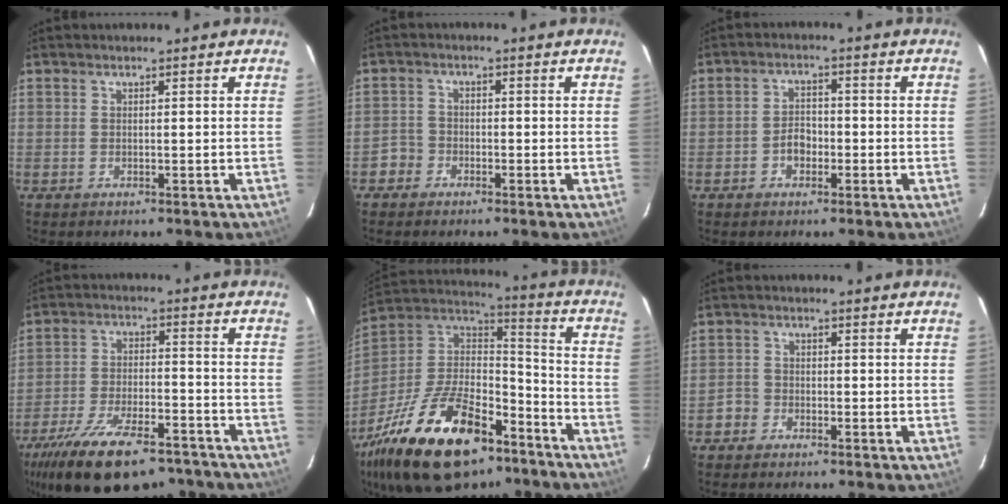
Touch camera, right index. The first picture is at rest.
{"total": 3.0, "force": [-1.9, 2.4, 0.0], "torque": [0.002, 0.015, -0.038]}
{"total": 3.5, "force": [-1.5, 2.5, 1.9], "torque": [-0.038, 0.009, -0.026]}
{"total": 21.9, "force": [-16.5, 8.4, 11.7], "torque": [-0.231, -0.026, -0.251]}
{"total": 31.3, "force": [-19.5, 14.3, 19.9], "torque": [-0.397, -0.011, -0.310]}
{"total": 2.8, "force": [-1.7, 2.2, 0.1], "torque": [-0.002, 0.012, -0.035]}